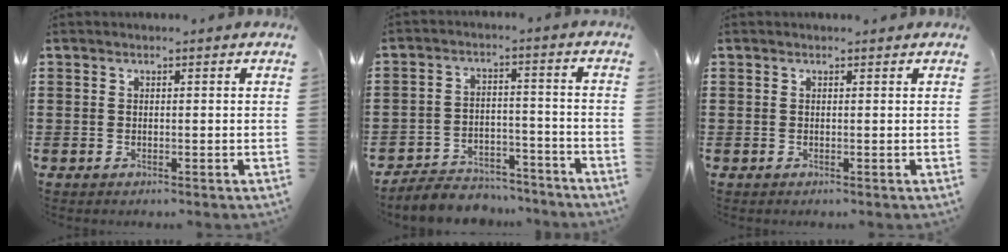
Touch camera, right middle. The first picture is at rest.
{"total": 5.2, "force": [-5.0, 1.1, 0.3], "torque": [-0.007, 0.013, -0.102]}
{"total": 0.0}